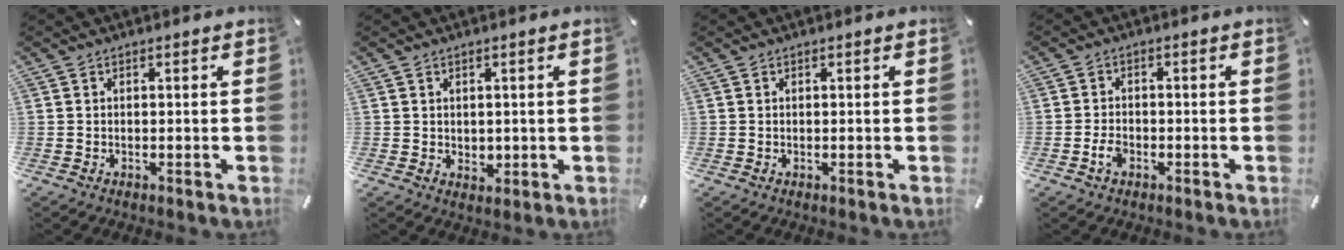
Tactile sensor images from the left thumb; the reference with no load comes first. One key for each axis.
{"total": 2.1, "fx": 0.3, "fy": 2.0, "fz": 0.7, "tx": -0.007, "ty": -0.001, "tz": 0.005}
{"total": 0.0}
{"total": 3.0, "fx": -1.6, "fy": 1.9, "fz": 1.7, "tx": -0.037, "ty": 0.005, "tz": -0.030}